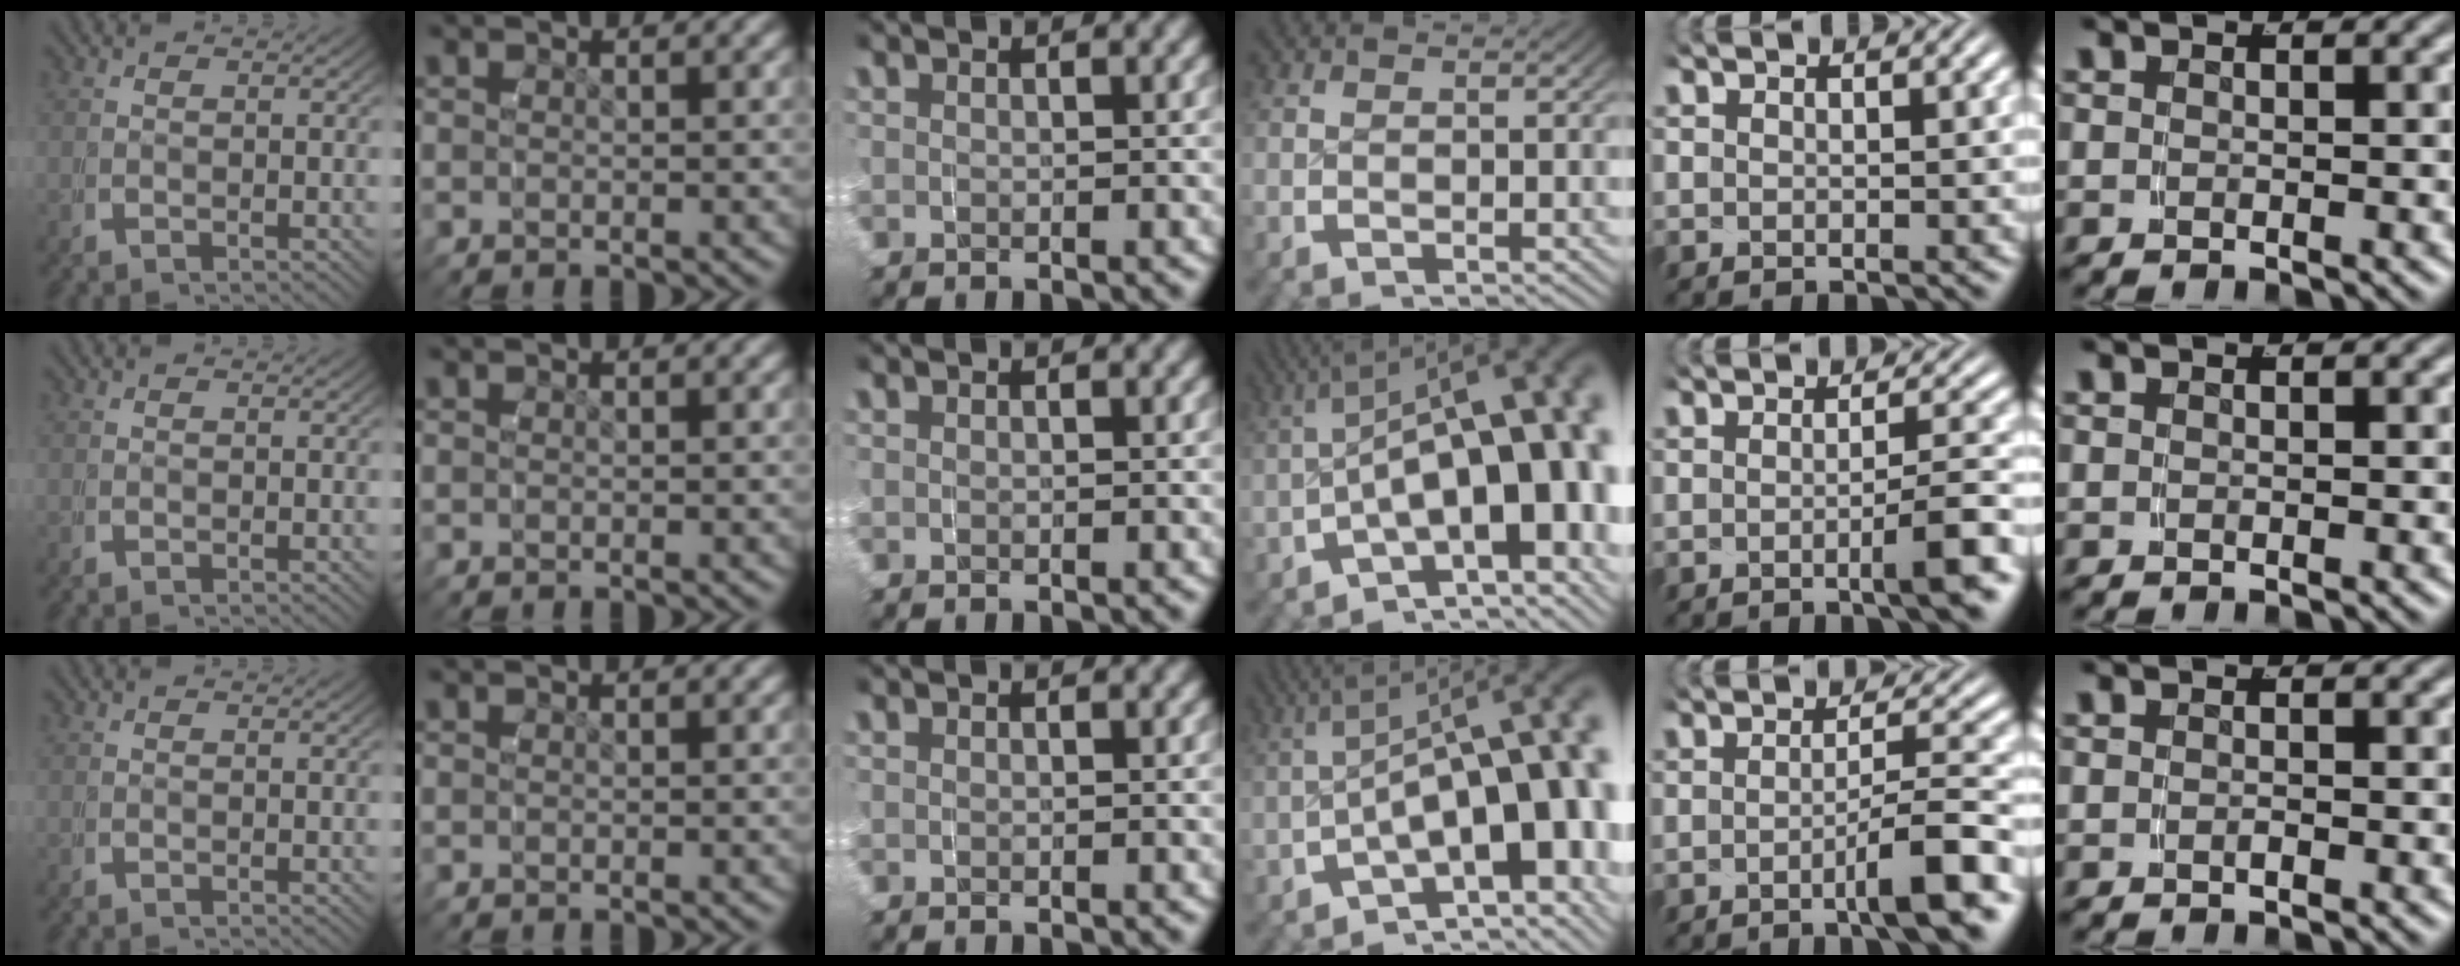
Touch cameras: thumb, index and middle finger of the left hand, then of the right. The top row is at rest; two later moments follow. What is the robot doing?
{"motion": "grasp_and_lifting", "object": "water bottle"}